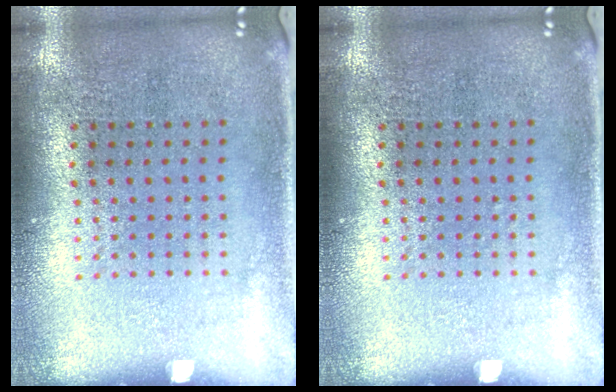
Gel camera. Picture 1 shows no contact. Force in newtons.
{"total": 0.0}